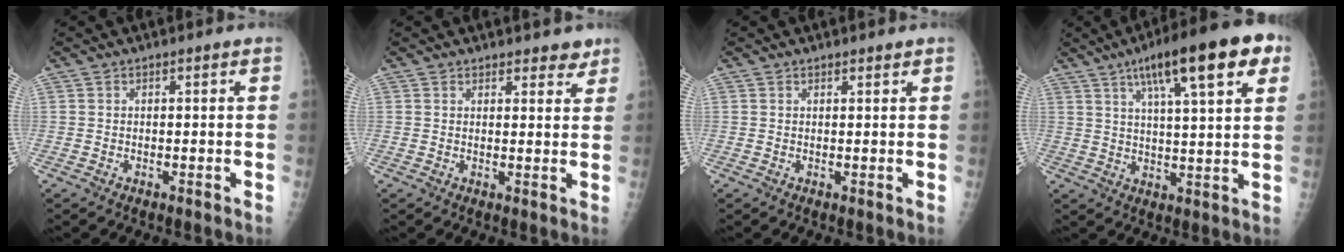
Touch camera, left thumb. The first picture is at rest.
{"total": 3.5, "force": [2.9, 1.6, 1.1], "torque": [0.016, -0.015, 0.034]}
{"total": 1.0, "force": [0.9, 0.3, 0.3], "torque": [-0.002, -0.004, 0.013]}
{"total": 17.9, "force": [8.8, 4.0, 15.1], "torque": [-0.210, -0.003, 0.131]}